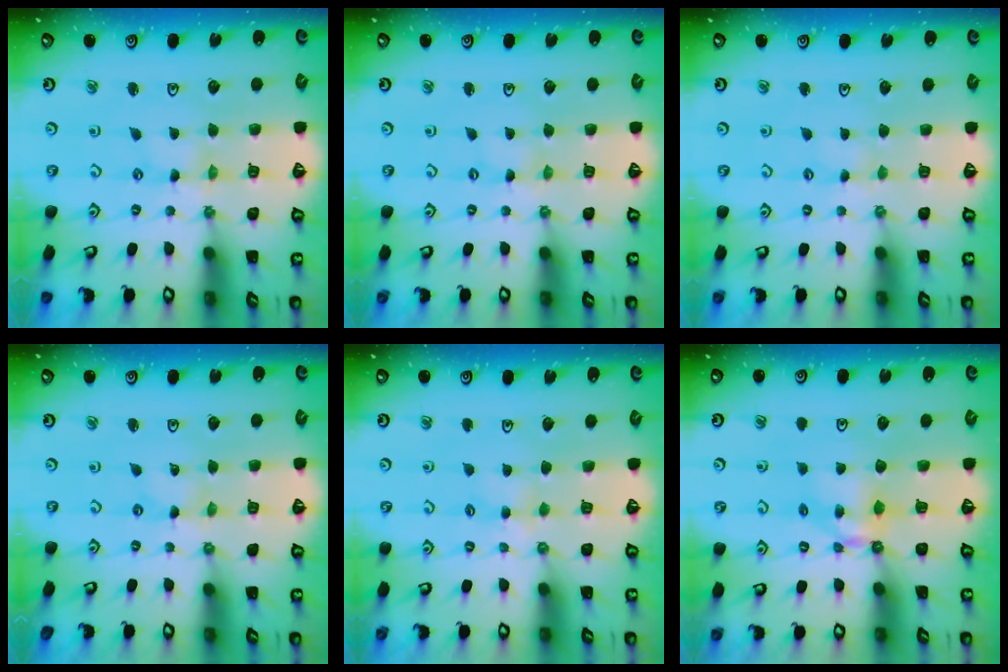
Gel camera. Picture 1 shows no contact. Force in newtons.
{"total": 0.6, "press": 0.6, "slide": 0.1}
{"total": 2.4, "press": 2.4, "slide": 0.4}
{"total": 0.0}
{"total": 2.7, "press": 2.6, "slide": 0.5}
{"total": 6.4, "press": 6.3, "slide": 0.5}